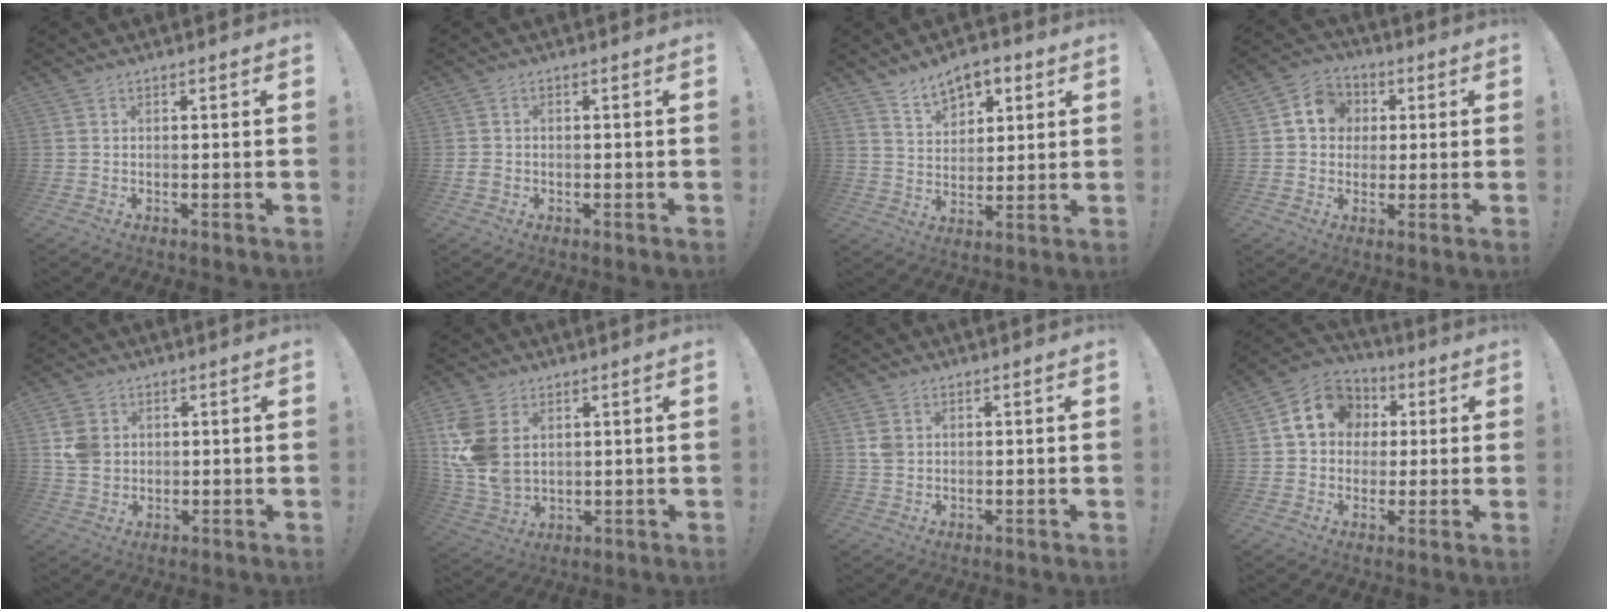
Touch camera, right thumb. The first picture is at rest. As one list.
[{"total": 2.0, "force": [-0.7, 1.6, 0.9], "torque": [-0.012, 0.005, -0.012]}, {"total": 8.8, "force": [6.0, 5.3, 3.6], "torque": [-0.044, -0.035, 0.112]}, {"total": 9.5, "force": [1.9, 8.4, 4.0], "torque": [-0.048, 0.007, 0.038]}, {"total": 7.3, "force": [1.6, 6.3, 3.4], "torque": [-0.061, 0.003, 0.034]}, {"total": 13.9, "force": [3.9, 10.0, 8.8], "torque": [-0.174, -0.017, 0.079]}, {"total": 3.1, "force": [1.0, 2.4, 1.6], "torque": [-0.018, 0.000, 0.018]}, {"total": 12.5, "force": [3.0, 10.6, 5.8], "torque": [-0.075, 0.001, 0.063]}]